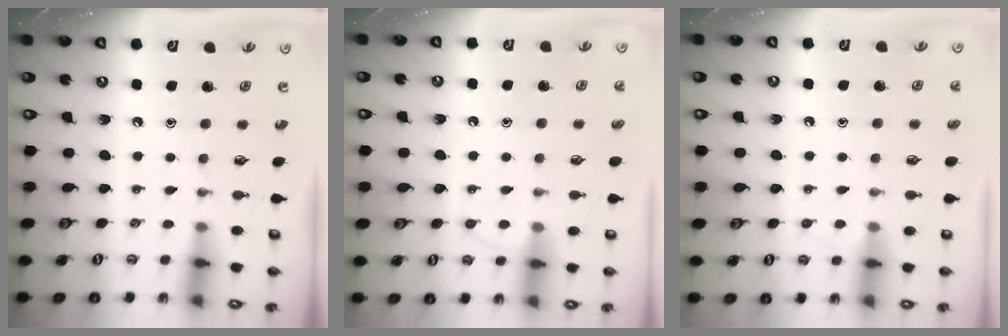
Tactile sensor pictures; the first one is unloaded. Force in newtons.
{"total": 5.8, "press": 5.8, "slide": 0.6}
{"total": 2.4, "press": 2.4, "slide": 0.3}